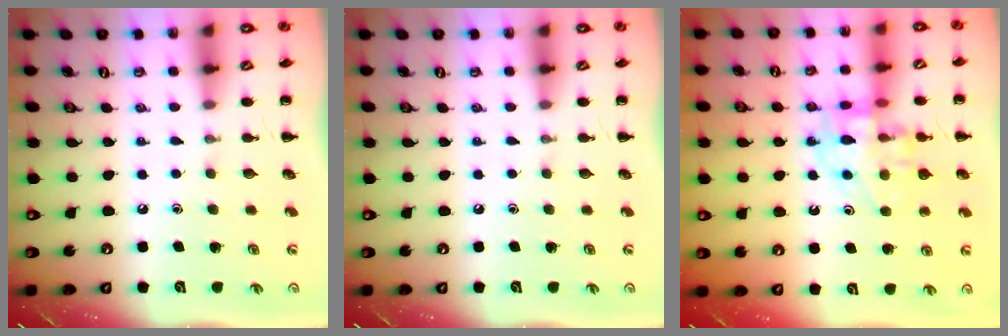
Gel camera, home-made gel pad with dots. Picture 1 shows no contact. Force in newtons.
{"total": 0.0}
{"total": 13.9, "press": 13.7, "slide": 2.5}